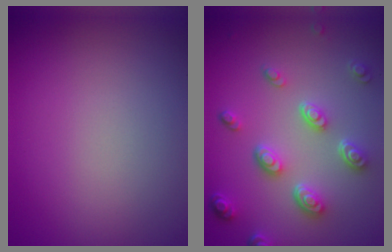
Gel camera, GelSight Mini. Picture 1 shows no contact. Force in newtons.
{"total": 4.6, "press": 3.5, "slide": 3.0}